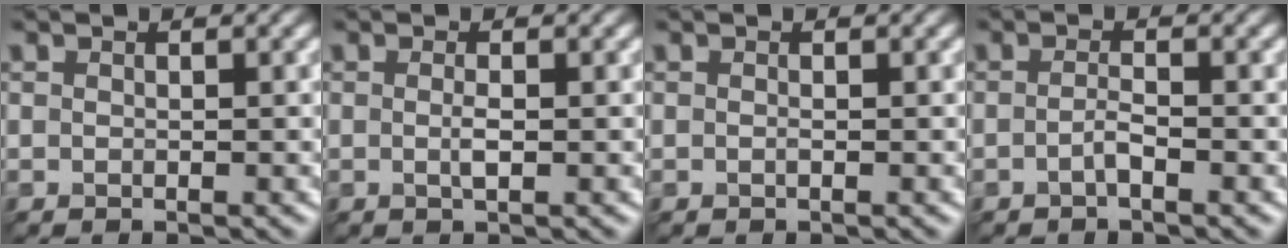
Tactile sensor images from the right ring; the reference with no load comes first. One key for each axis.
{"total": 0.8, "fx": -0.4, "fy": -0.7, "fz": 0.3, "tx": -0.026, "ty": 0.004, "tz": 0.012}
{"total": 0.0}
{"total": 1.2, "fx": -1.0, "fy": -0.7, "fz": 0.2, "tx": -0.024, "ty": 0.009, "tz": -0.003}